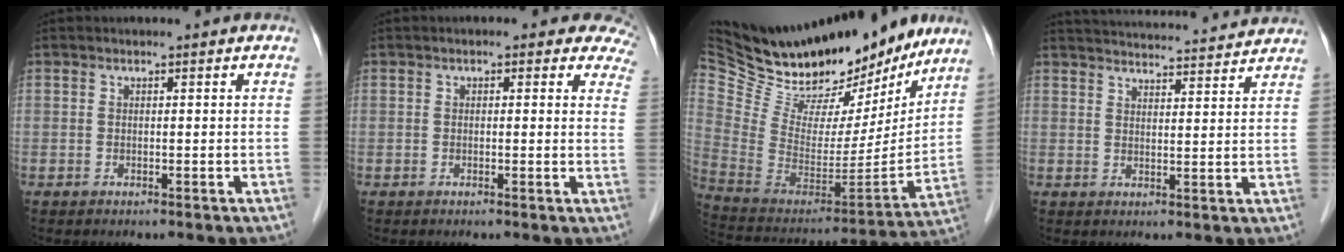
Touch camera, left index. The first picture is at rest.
{"total": 6.5, "force": [5.3, 2.9, 2.4], "torque": [0.009, -0.003, 0.029]}
{"total": 30.5, "force": [26.2, 10.4, 11.7], "torque": [-0.222, -0.022, 0.399]}
{"total": 18.4, "force": [17.8, 1.5, 4.6], "torque": [-0.073, 0.017, 0.237]}